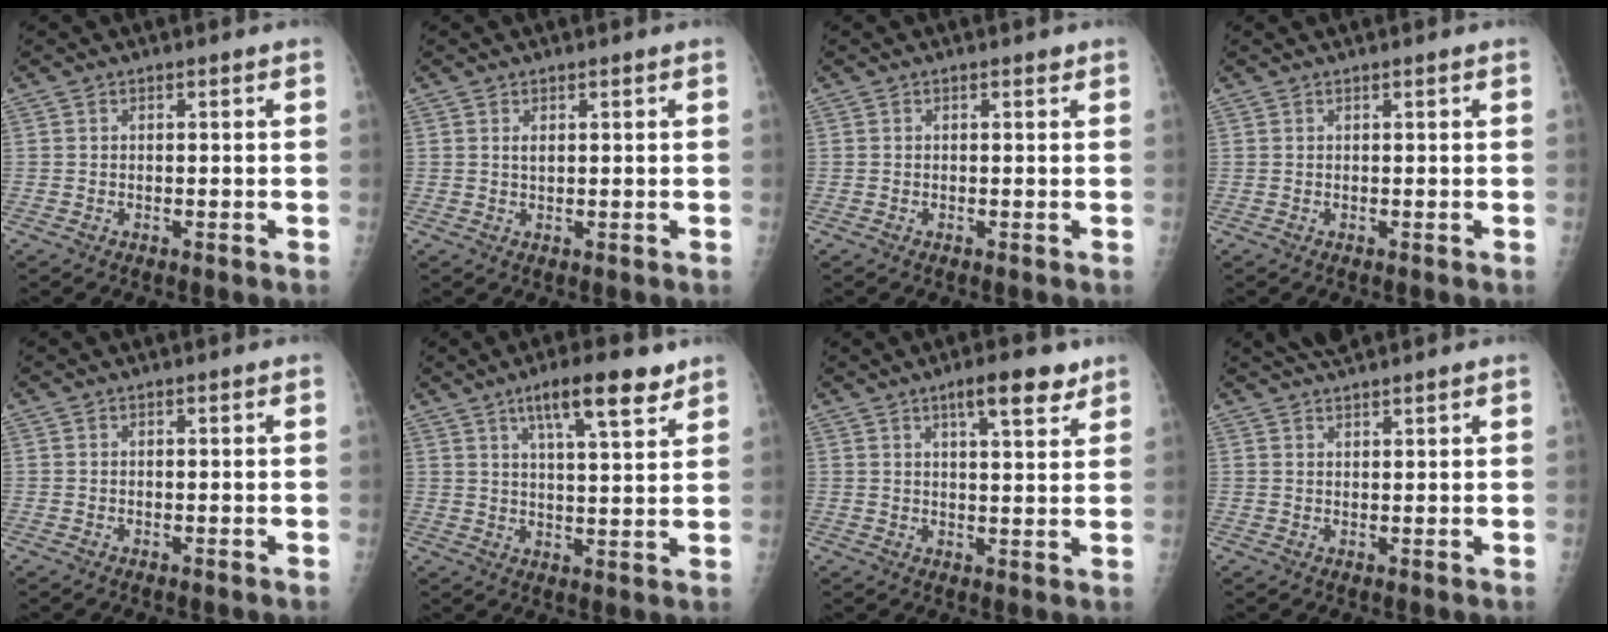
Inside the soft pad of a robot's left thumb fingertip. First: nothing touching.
{"total": 1.2, "force": [0.7, 0.5, 0.9], "torque": [-0.012, -0.004, 0.013]}
{"total": 0.7, "force": [0.5, 0.3, 0.4], "torque": [-0.007, -0.002, 0.007]}
{"total": 0.7, "force": [0.6, 0.0, 0.4], "torque": [-0.004, -0.001, 0.011]}
{"total": 0.0}
{"total": 10.9, "force": [6.8, 2.5, 8.1], "torque": [-0.114, -0.030, 0.107]}
{"total": 7.9, "force": [5.0, 2.1, 5.7], "torque": [-0.071, -0.024, 0.073]}
{"total": 4.3, "force": [3.9, 0.6, 1.8], "torque": [-0.022, 0.008, 0.068]}